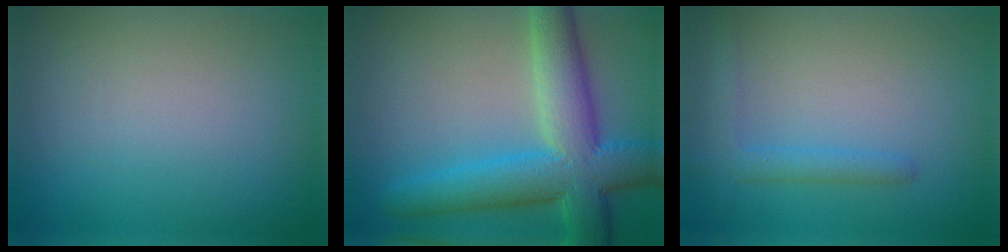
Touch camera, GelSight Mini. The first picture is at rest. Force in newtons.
{"total": 9.5, "press": 9.4, "slide": 0.5}
{"total": 2.4, "press": 2.4, "slide": 0.2}